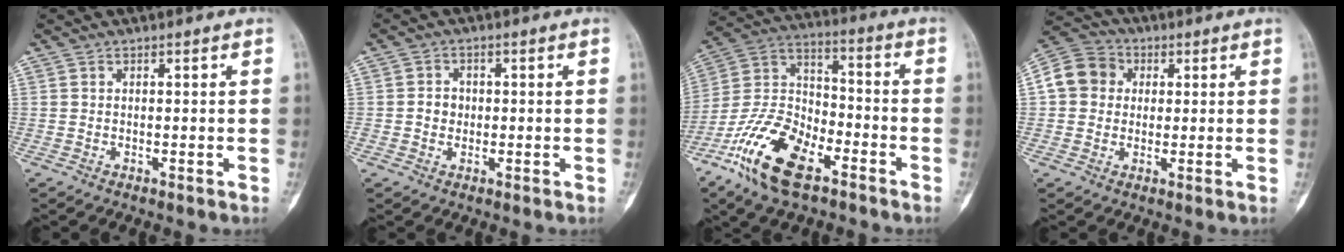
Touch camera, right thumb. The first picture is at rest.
{"total": 2.8, "force": [-0.1, 2.5, 1.3], "torque": [-0.006, 0.006, -0.005]}
{"total": 17.9, "force": [-10.3, 8.4, 12.0], "torque": [-0.227, 0.055, -0.200]}
{"total": 9.0, "force": [1.3, 7.9, 4.0], "torque": [-0.059, 0.016, 0.010]}